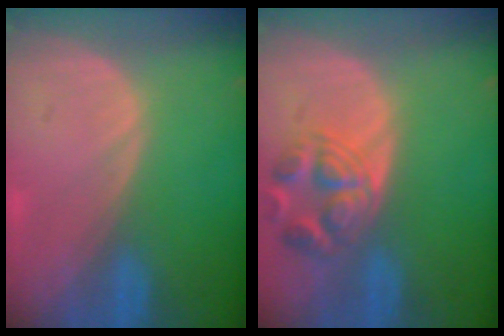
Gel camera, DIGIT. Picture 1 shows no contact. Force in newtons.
{"total": 6.2, "press": 6.1, "slide": 0.7}